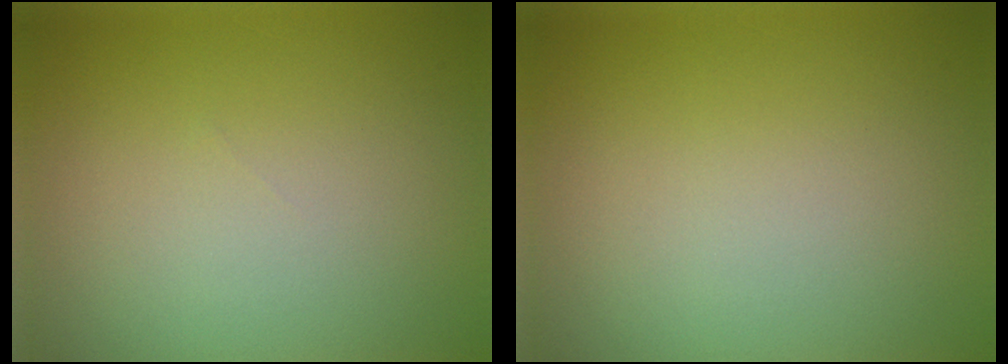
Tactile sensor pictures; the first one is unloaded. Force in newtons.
{"total": 0.0}